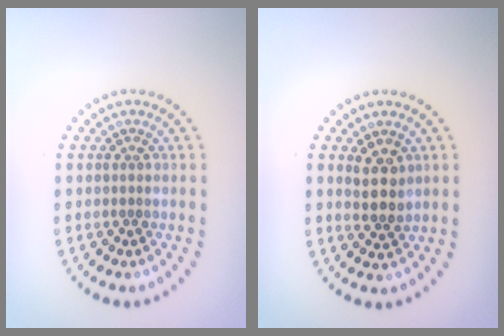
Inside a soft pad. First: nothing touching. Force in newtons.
{"total": 2.5, "press": 2.3, "slide": 0.9}